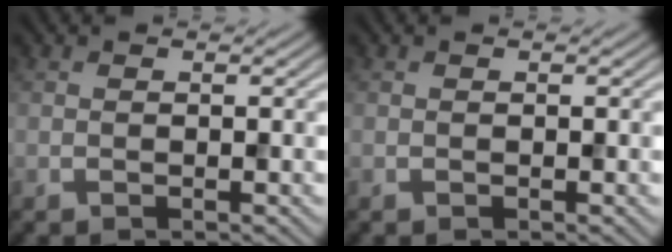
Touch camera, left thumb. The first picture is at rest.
{"total": 0.0}